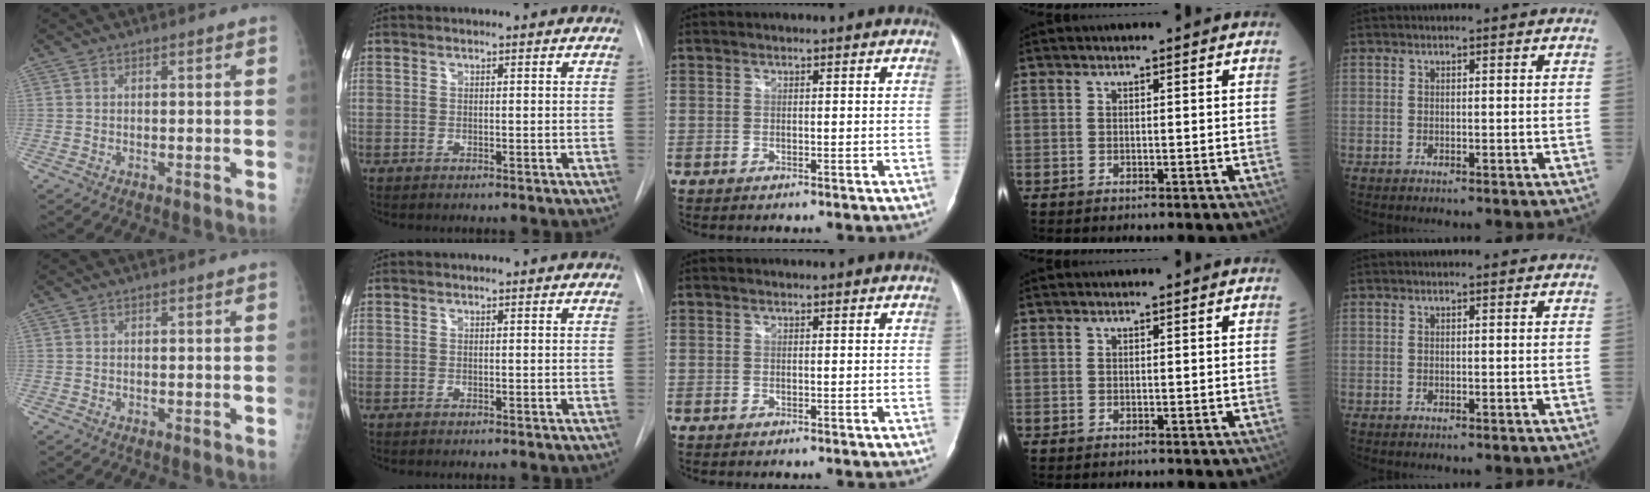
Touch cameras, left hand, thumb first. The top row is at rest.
{}